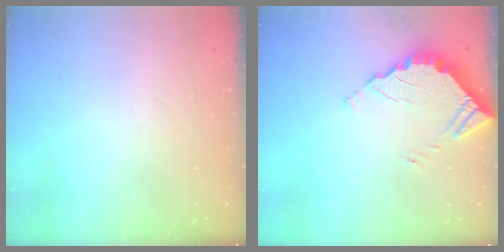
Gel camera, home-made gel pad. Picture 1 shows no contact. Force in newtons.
{"total": 3.2, "press": 3.2, "slide": 0.2}